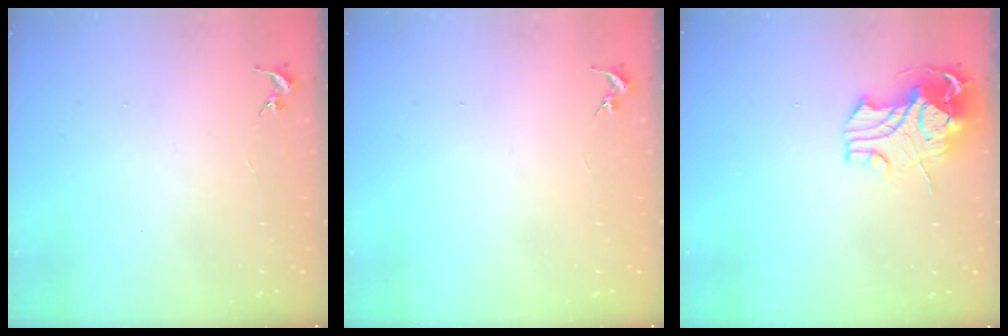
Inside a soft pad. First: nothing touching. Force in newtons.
{"total": 0.0}
{"total": 12.2, "press": 12.0, "slide": 1.9}